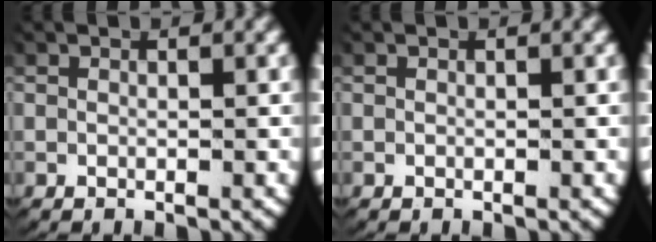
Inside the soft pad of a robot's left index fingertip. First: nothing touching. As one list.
[{"total": 0.0}]